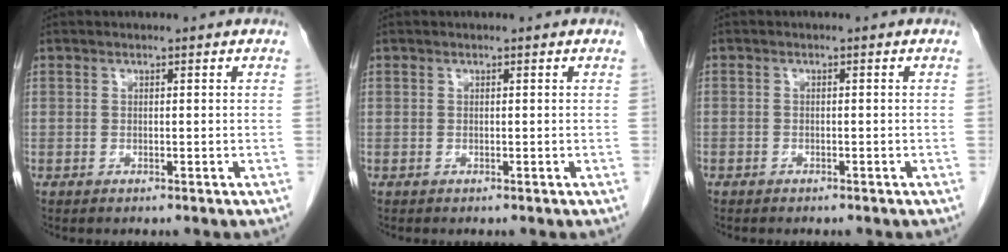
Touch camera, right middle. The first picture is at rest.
{"total": 0.0}
{"total": 1.0, "force": [-0.8, 0.6, 0.2], "torque": [-0.004, 0.002, -0.010]}